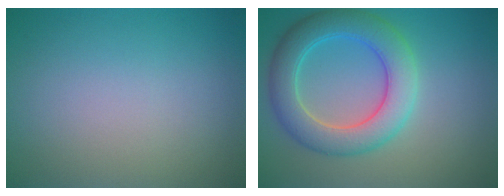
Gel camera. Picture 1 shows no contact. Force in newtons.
{"total": 6.3, "press": 6.3, "slide": 0.4}